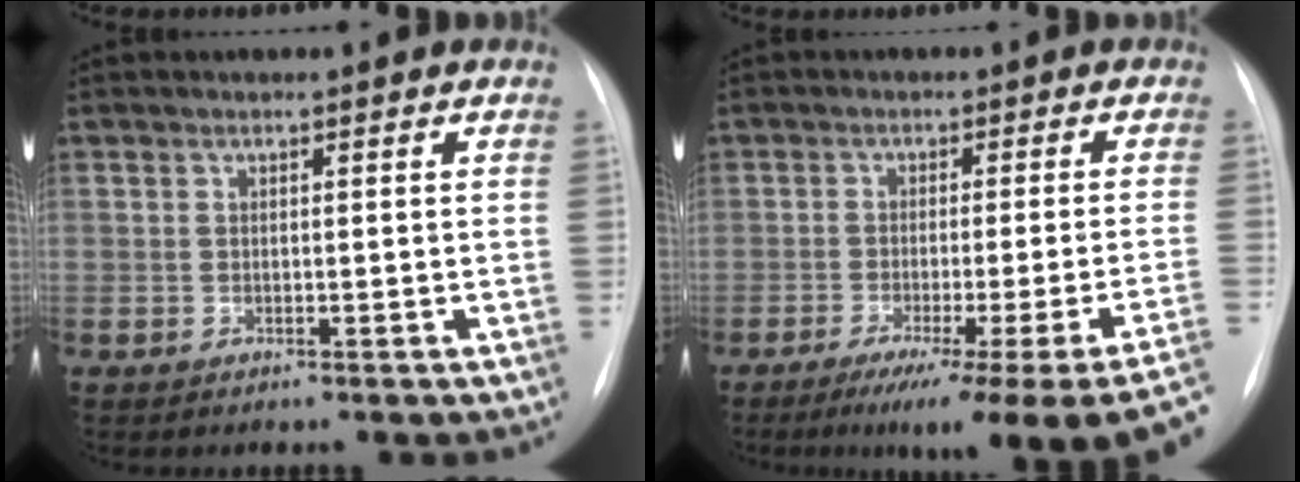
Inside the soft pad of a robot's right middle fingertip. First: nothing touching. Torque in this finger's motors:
{"motor_torque": [1.10, -1.04, 0.26, 0.13]}